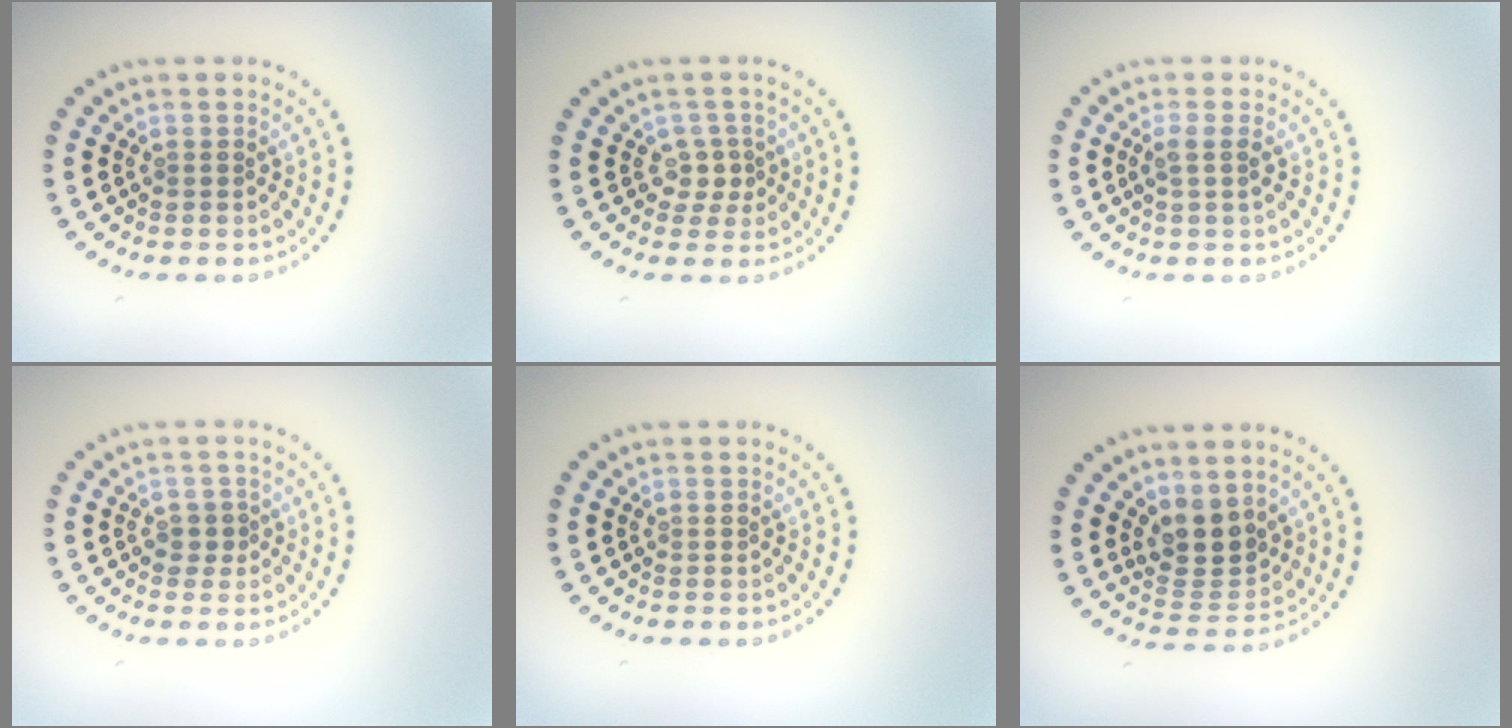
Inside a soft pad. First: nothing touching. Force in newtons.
{"total": 1.6, "press": 1.3, "slide": 1.0}
{"total": 1.5, "press": 1.3, "slide": 0.8}
{"total": 1.0, "press": 0.8, "slide": 0.7}
{"total": 0.0}
{"total": 3.6, "press": 3.2, "slide": 1.5}